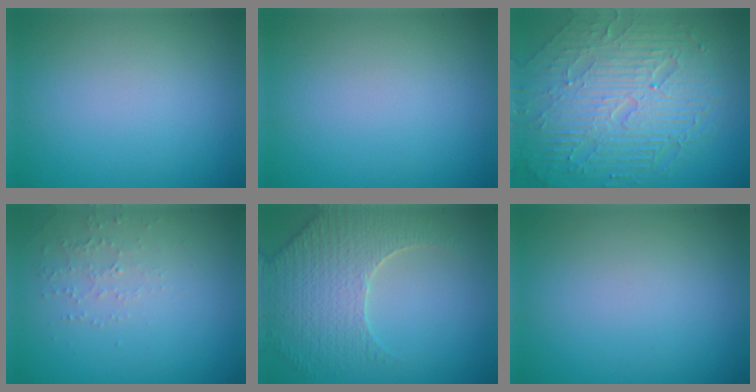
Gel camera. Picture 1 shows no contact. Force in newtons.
{"total": 0.0}
{"total": 9.7, "press": 6.2, "slide": 7.4}
{"total": 1.5, "press": 1.5, "slide": 0.5}
{"total": 5.2, "press": 4.7, "slide": 2.2}
{"total": 0.0}